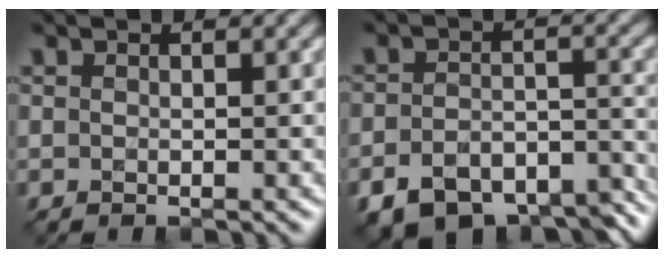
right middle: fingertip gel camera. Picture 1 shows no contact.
{"total": 10.8, "force": [-8.4, 5.2, 4.4], "torque": [-0.077, -0.025, -0.108]}